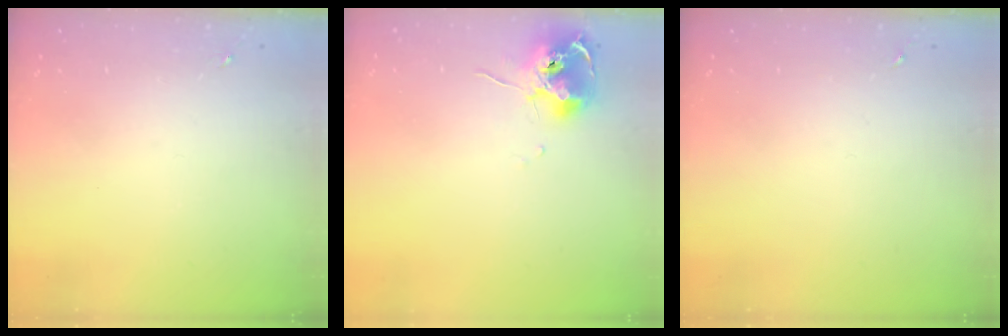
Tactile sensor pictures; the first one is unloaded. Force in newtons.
{"total": 10.6, "press": 10.5, "slide": 0.8}
{"total": 0.0}